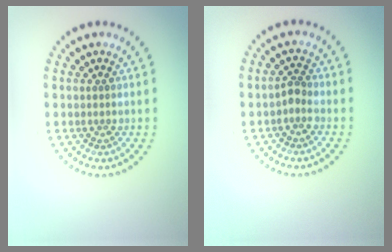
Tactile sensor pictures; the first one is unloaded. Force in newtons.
{"total": 1.3, "press": 1.0, "slide": 0.7}